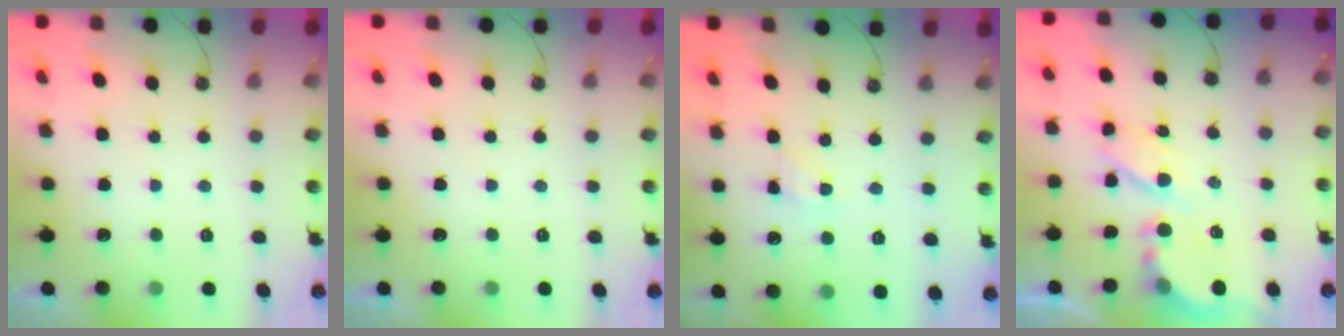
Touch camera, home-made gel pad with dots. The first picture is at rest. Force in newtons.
{"total": 0.0}
{"total": 3.9, "press": 3.9, "slide": 0.3}
{"total": 7.2, "press": 7.2, "slide": 0.6}